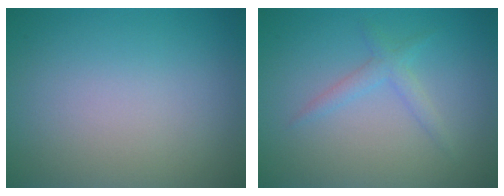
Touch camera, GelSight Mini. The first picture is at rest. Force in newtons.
{"total": 1.6, "press": 1.6, "slide": 0.1}